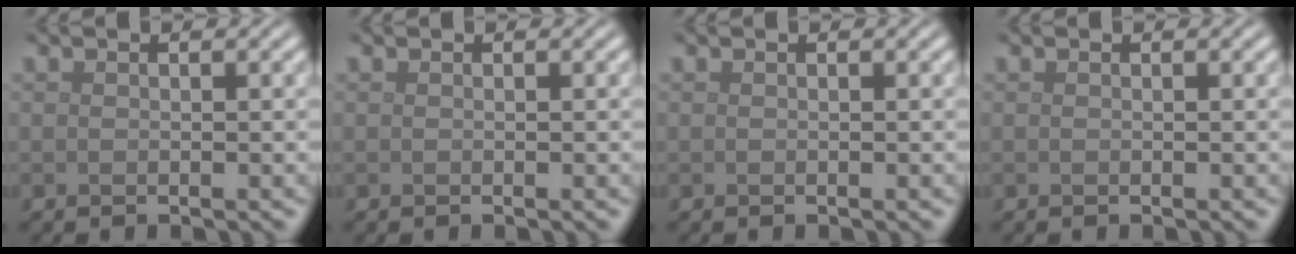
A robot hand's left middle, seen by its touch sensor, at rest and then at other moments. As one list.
[{"total": 0.0}, {"total": 0.0}, {"total": 0.0}]